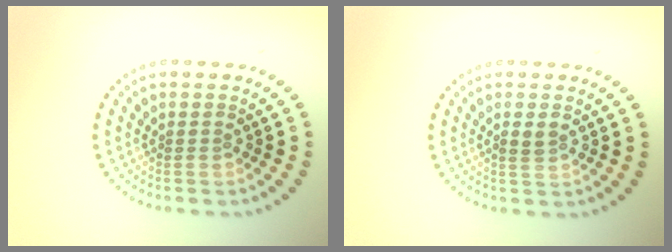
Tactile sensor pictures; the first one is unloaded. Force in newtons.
{"total": 1.2, "press": 1.2, "slide": 0.3}